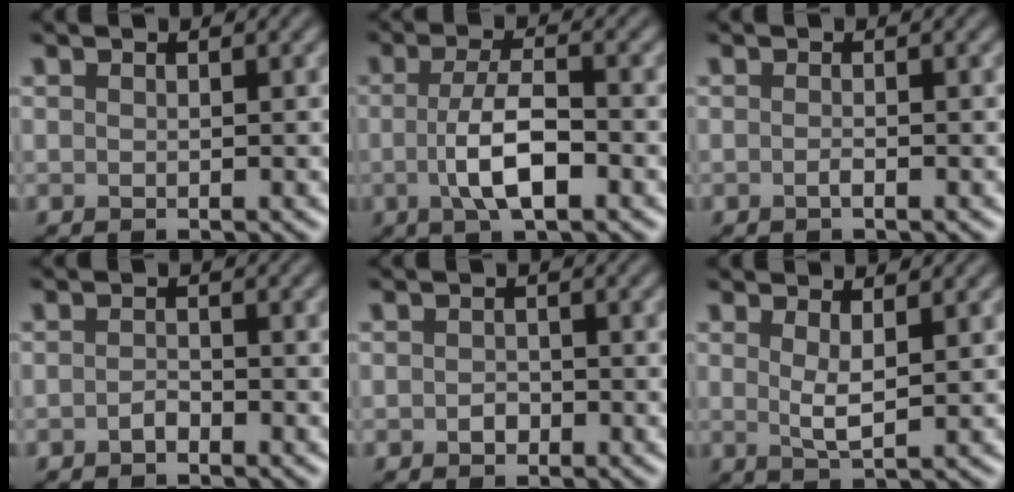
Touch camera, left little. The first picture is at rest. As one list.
[{"total": 4.7, "force": [-0.9, 1.5, 4.4], "torque": [-0.085, -0.001, -0.021]}, {"total": 0.6, "force": [-0.3, 0.1, 0.5], "torque": [-0.011, 0.000, -0.007]}, {"total": 0.9, "force": [-0.7, 0.3, 0.5], "torque": [-0.010, 0.001, -0.013]}, {"total": 1.0, "force": [-0.4, 0.8, 0.5], "torque": [-0.008, -0.003, -0.009]}, {"total": 2.2, "force": [1.0, 0.4, 1.9], "torque": [-0.037, -0.007, 0.019]}]